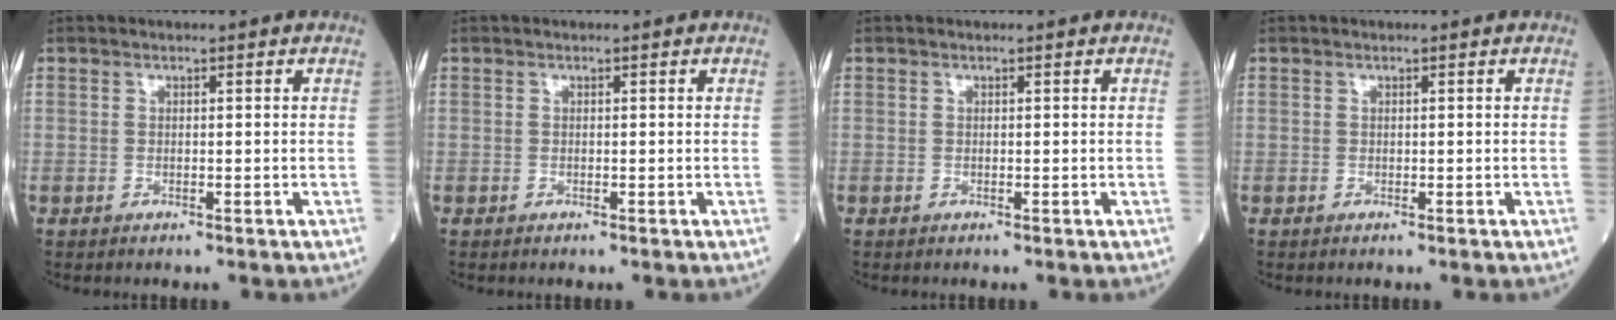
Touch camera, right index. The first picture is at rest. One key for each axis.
{"total": 0.0}
{"total": 0.0}
{"total": 0.0}